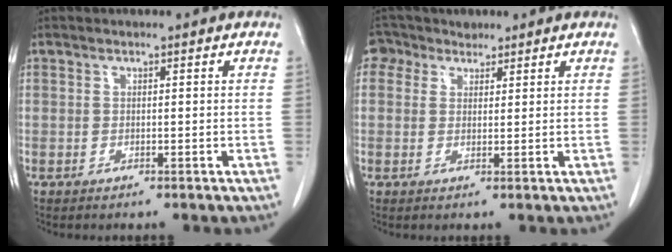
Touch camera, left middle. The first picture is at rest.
{"total": 3.8, "force": [2.5, 2.8, 0.2], "torque": [-0.008, 0.021, 0.044]}